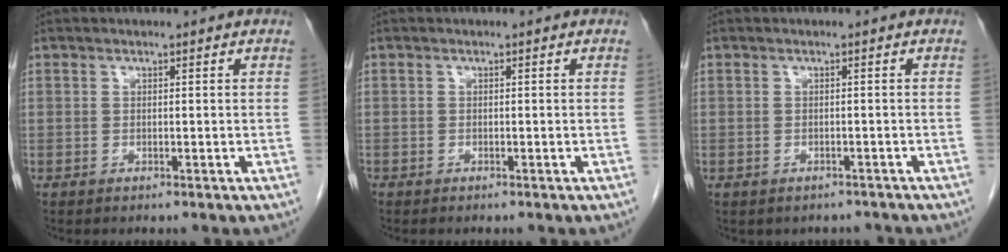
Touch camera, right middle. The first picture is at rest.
{"total": 0.0}
{"total": 2.9, "force": [-2.4, 1.6, 0.2], "torque": [-0.005, 0.007, -0.030]}